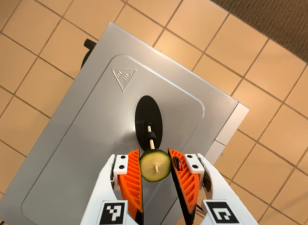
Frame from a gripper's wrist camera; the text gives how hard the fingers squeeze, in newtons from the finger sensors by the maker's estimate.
{"total": 8.7, "left": 8.8, "right": 8.6}